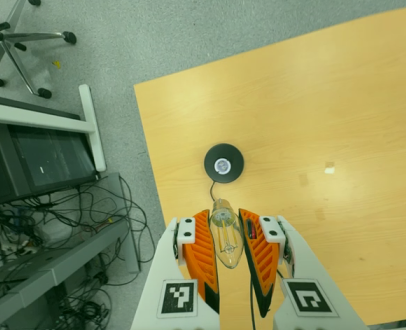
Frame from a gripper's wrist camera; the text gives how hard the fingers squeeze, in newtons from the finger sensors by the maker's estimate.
{"total": 19.6, "left": 21.0, "right": 18.2}